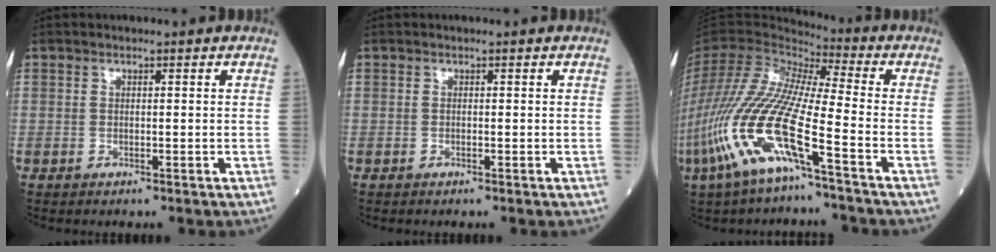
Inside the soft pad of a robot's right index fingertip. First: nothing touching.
{"total": 0.0}
{"total": 17.1, "force": [-7.5, 1.8, 15.2], "torque": [-0.336, -0.029, -0.150]}